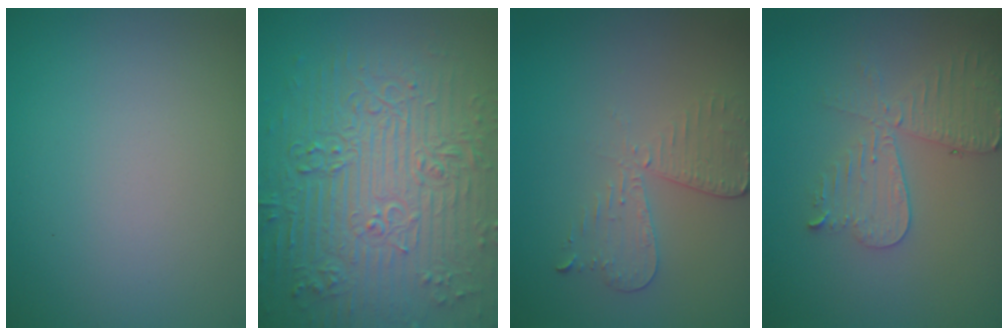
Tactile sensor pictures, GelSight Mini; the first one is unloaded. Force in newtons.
{"total": 11.0, "press": 7.5, "slide": 8.0}
{"total": 2.9, "press": 2.5, "slide": 1.5}
{"total": 4.4, "press": 3.9, "slide": 2.0}